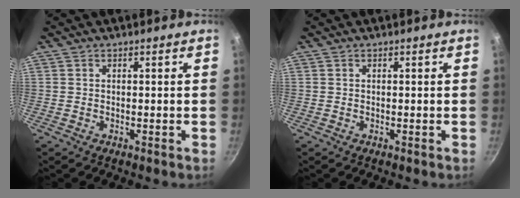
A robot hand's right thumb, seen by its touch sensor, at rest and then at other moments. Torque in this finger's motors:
{"motor_torque": [0.12, -0.07, 0.01, -0.15, 0.03]}